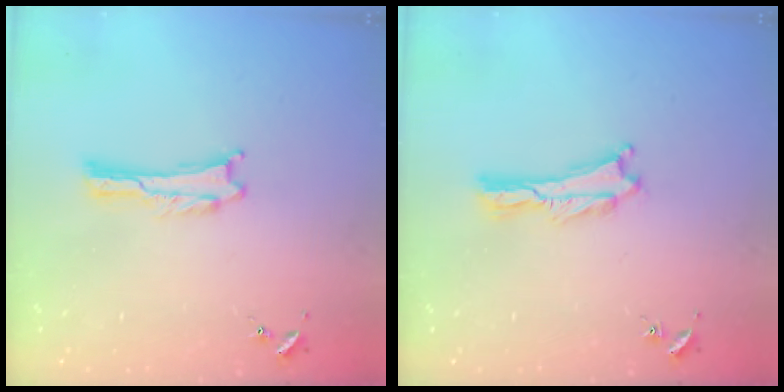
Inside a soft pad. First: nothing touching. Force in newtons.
{"total": 0.6, "press": 0.5, "slide": 0.2}